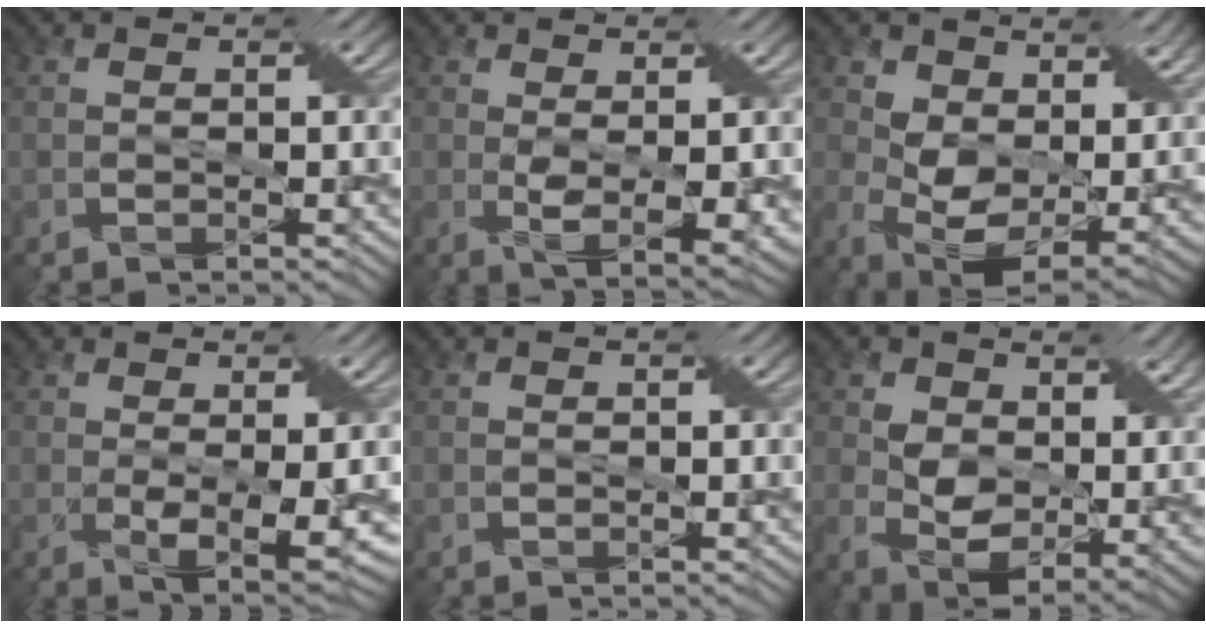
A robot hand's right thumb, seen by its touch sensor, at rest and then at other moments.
{"total": 4.8, "force": [0.3, 1.6, 4.5], "torque": [-0.078, -0.010, 0.015]}
{"total": 9.4, "force": [3.5, 5.9, 6.5], "torque": [-0.144, -0.012, 0.066]}
{"total": 4.5, "force": [0.1, 1.1, 4.4], "torque": [-0.078, -0.014, 0.011]}
{"total": 0.0}
{"total": 8.1, "force": [3.1, 5.3, 5.4], "torque": [-0.121, -0.016, 0.058]}